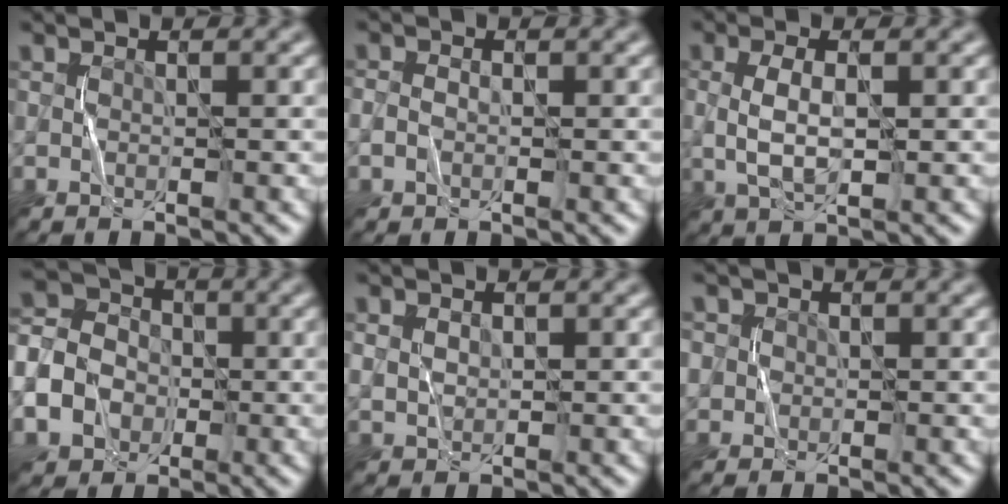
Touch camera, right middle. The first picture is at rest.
{"total": 1.0, "force": [-0.3, 0.7, 0.6], "torque": [-0.011, 0.002, -0.006]}
{"total": 3.0, "force": [-0.1, 1.2, 2.7], "torque": [-0.063, -0.001, 0.000]}
{"total": 7.8, "force": [-2.4, 6.5, 3.5], "torque": [-0.082, -0.019, -0.065]}
{"total": 1.3, "force": [0.4, 1.1, 0.6], "torque": [-0.015, -0.002, 0.012]}
{"total": 2.4, "force": [0.9, 2.2, 0.7], "torque": [-0.019, 0.006, 0.012]}